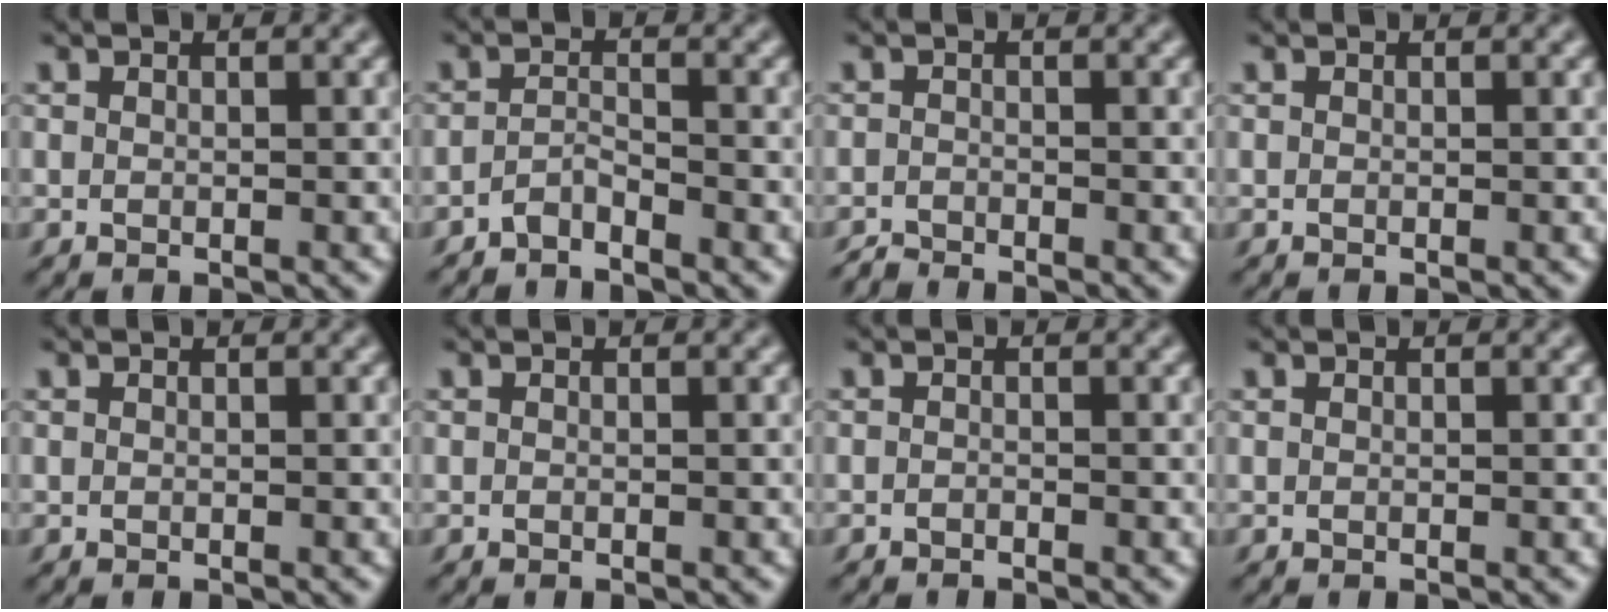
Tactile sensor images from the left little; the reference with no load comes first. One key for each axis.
{"total": 1.8, "fx": -1.7, "fy": 0.0, "fz": 0.4, "tx": -0.013, "ty": 0.009, "tz": -0.037}
{"total": 1.6, "fx": -1.6, "fy": -0.1, "fz": -0.1, "tx": 0.000, "ty": 0.001, "tz": -0.038}
{"total": 0.0}
{"total": 0.0}
{"total": 0.0}
{"total": 0.5, "fx": -0.5, "fy": 0.0, "fz": 0.0, "tx": -0.001, "ty": -0.001, "tz": -0.011}
{"total": 0.0}